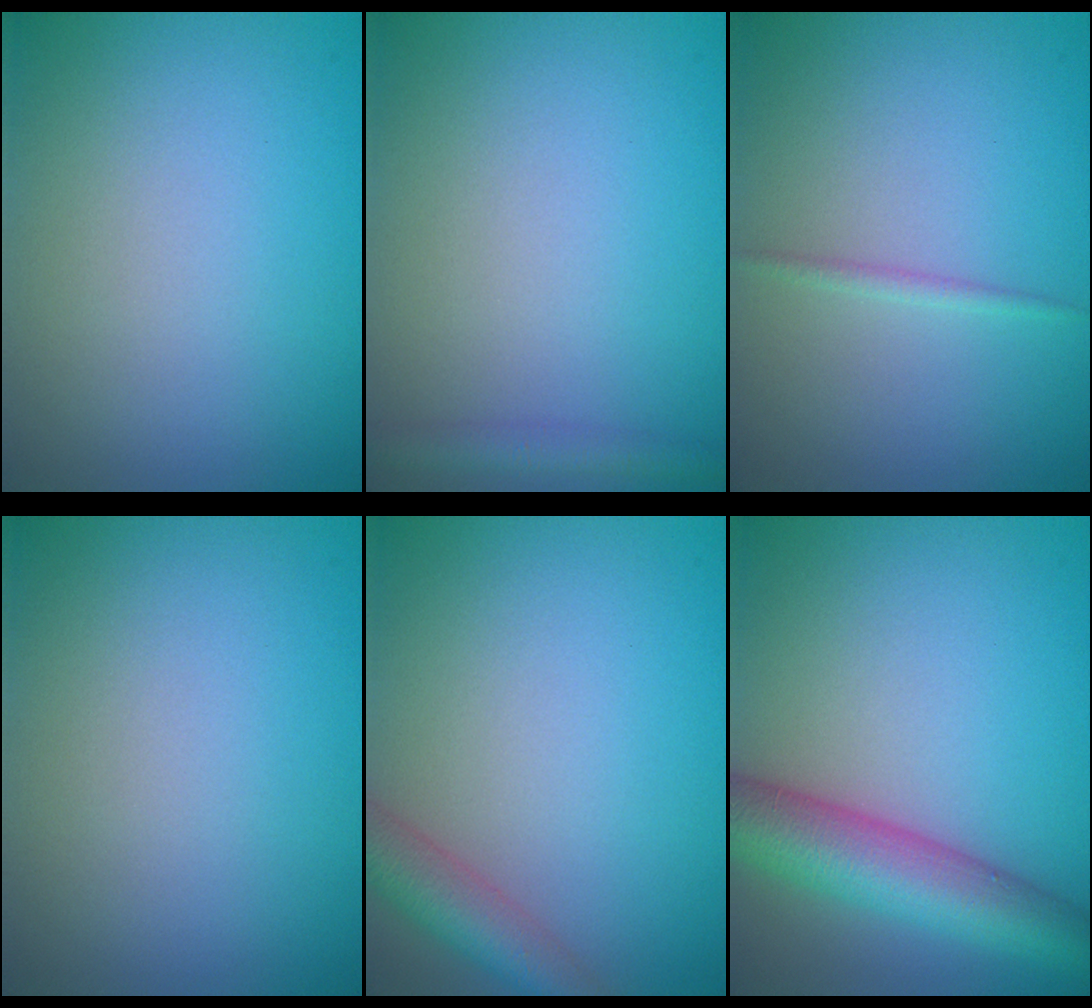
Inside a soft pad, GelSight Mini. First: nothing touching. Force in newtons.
{"total": 2.1, "press": 2.1, "slide": 0.1}
{"total": 0.8, "press": 0.8, "slide": 0.1}
{"total": 0.0}
{"total": 3.9, "press": 3.9, "slide": 0.3}
{"total": 7.5, "press": 7.5, "slide": 0.4}